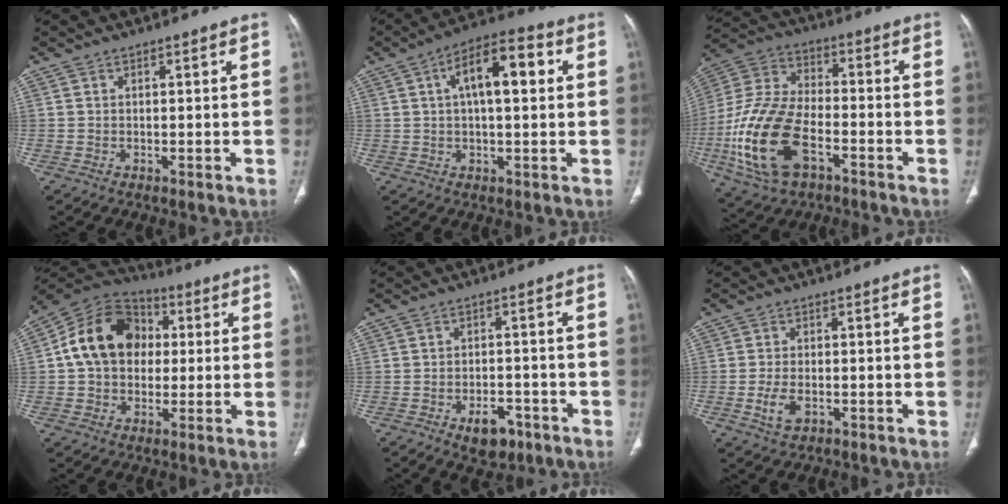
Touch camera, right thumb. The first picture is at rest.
{"total": 11.7, "force": [2.8, 4.7, 10.3], "torque": [-0.158, 0.023, 0.038]}
{"total": 19.7, "force": [-7.1, 10.6, 15.0], "torque": [-0.320, 0.023, -0.130]}
{"total": 15.9, "force": [1.7, 12.4, 9.9], "torque": [-0.147, 0.028, 0.020]}
{"total": 6.3, "force": [-3.6, 3.7, 3.7], "torque": [-0.037, 0.022, -0.048]}
{"total": 4.2, "force": [-1.4, 2.3, 3.2], "torque": [-0.069, 0.002, -0.021]}